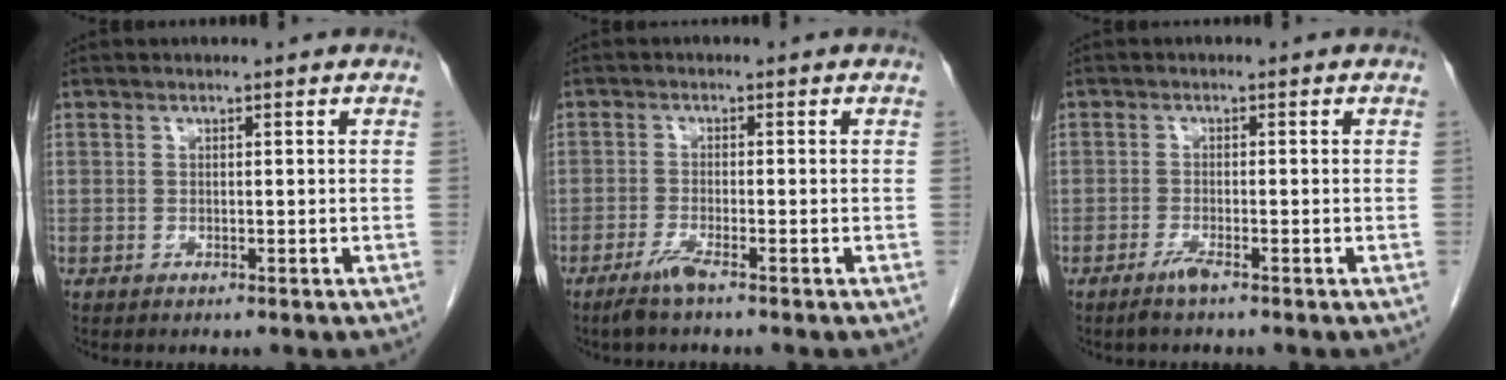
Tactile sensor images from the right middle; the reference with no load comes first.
{"total": 2.7, "force": [-2.0, -0.3, 1.8], "torque": [-0.045, -0.007, -0.044]}
{"total": 1.9, "force": [-1.4, -0.3, 1.2], "torque": [-0.031, -0.004, -0.029]}